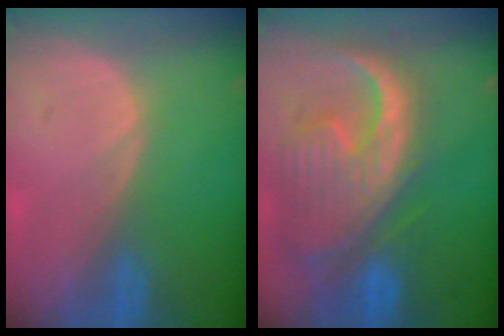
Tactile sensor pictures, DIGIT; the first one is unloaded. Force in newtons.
{"total": 13.2, "press": 11.4, "slide": 6.7}